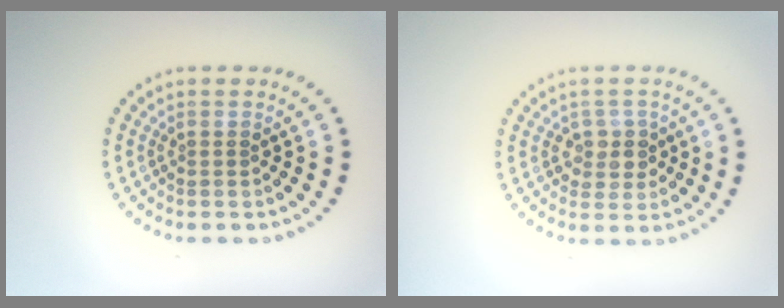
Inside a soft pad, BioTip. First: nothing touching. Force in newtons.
{"total": 2.3, "press": 2.1, "slide": 0.8}